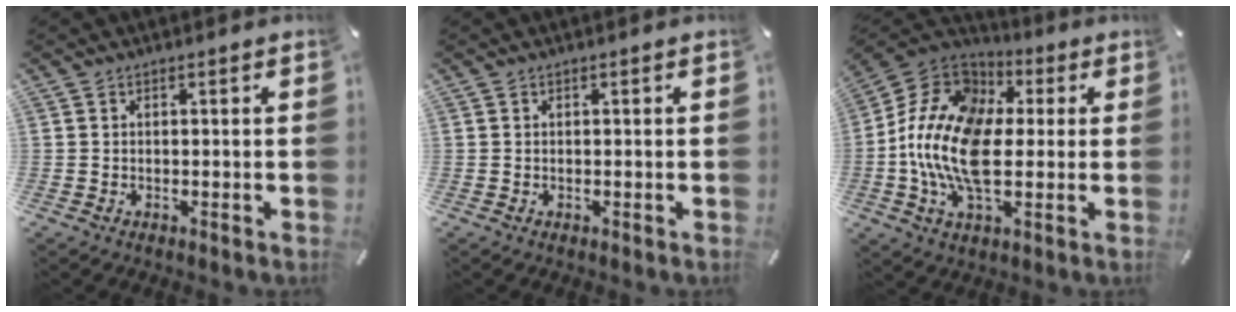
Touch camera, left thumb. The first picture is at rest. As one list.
[{"total": 0.0}, {"total": 16.4, "force": [-2.9, 10.3, 12.4], "torque": [-0.274, 0.007, -0.061]}]